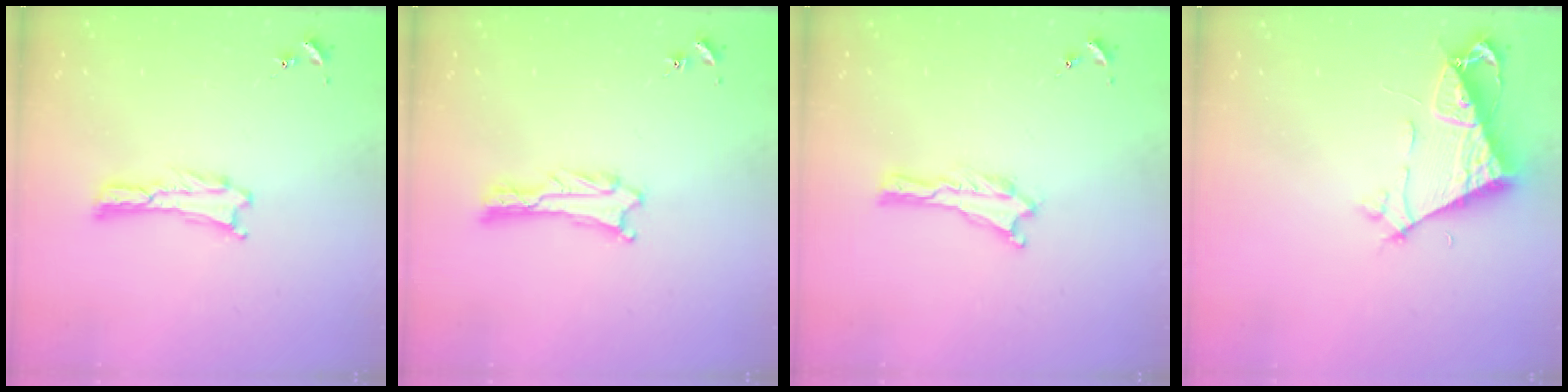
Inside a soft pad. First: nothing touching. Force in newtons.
{"total": 1.3, "press": 1.3, "slide": 0.0}
{"total": 0.0}
{"total": 7.0, "press": 7.0, "slide": 0.5}